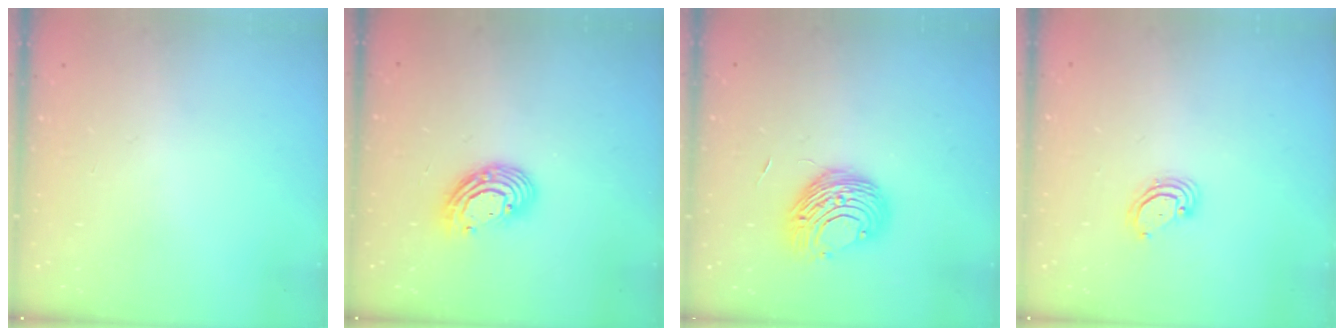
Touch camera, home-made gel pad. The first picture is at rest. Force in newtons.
{"total": 10.1, "press": 10.0, "slide": 1.1}
{"total": 10.0, "press": 10.0, "slide": 0.5}
{"total": 3.0, "press": 2.9, "slide": 0.3}